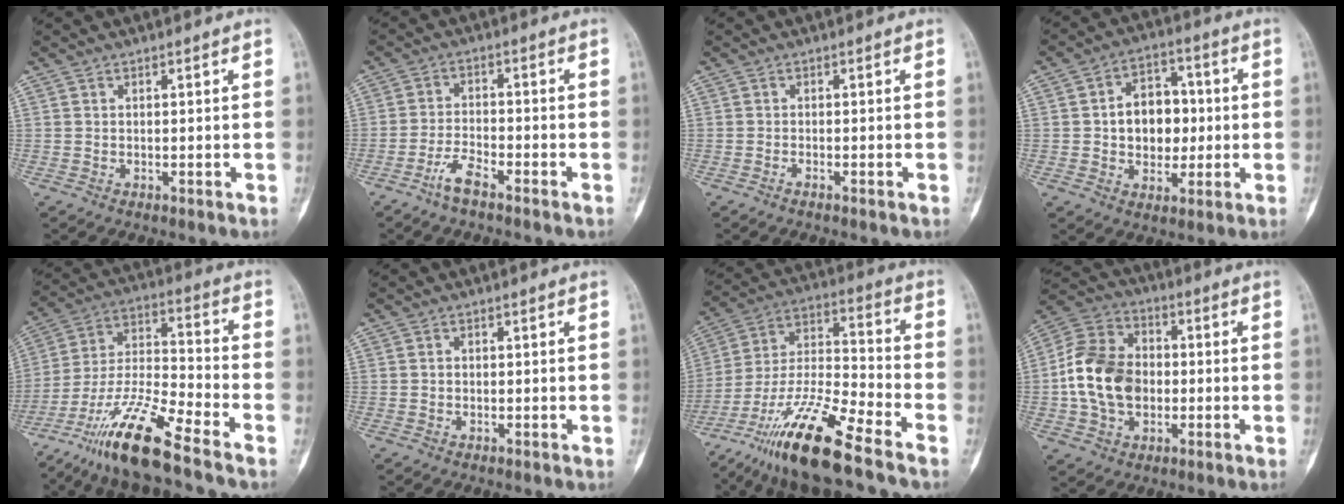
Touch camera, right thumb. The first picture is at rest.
{"total": 4.6, "force": [-3.4, 1.2, 2.9], "torque": [-0.064, 0.022, -0.067]}
{"total": 0.8, "force": [-0.7, 0.1, 0.5], "torque": [-0.014, 0.002, -0.010]}
{"total": 9.9, "force": [0.2, 7.3, 6.7], "torque": [-0.061, 0.014, 0.000]}
{"total": 17.1, "force": [-11.9, 2.2, 12.1], "torque": [-0.240, 0.062, -0.218]}
{"total": 0.6, "force": [-0.1, 0.5, 0.2], "torque": [0.000, 0.000, -0.003]}
{"total": 19.8, "force": [-13.3, 3.2, 14.2], "torque": [-0.294, 0.055, -0.244]}
{"total": 15.4, "force": [-1.4, 11.4, 10.3], "torque": [-0.170, 0.027, -0.029]}